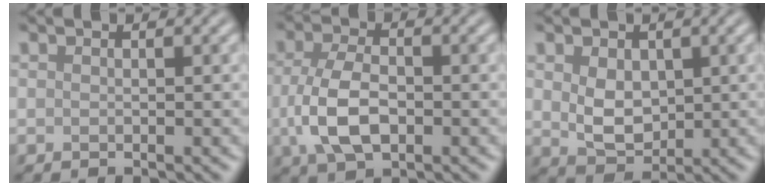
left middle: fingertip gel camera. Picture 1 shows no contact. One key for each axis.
{"total": 5.5, "fx": -0.9, "fy": 3.2, "fz": 4.4, "tx": -0.098, "ty": -0.007, "tz": -0.019}
{"total": 3.6, "fx": 0.6, "fy": 2.6, "fz": 2.5, "tx": -0.051, "ty": -0.005, "tz": 0.014}